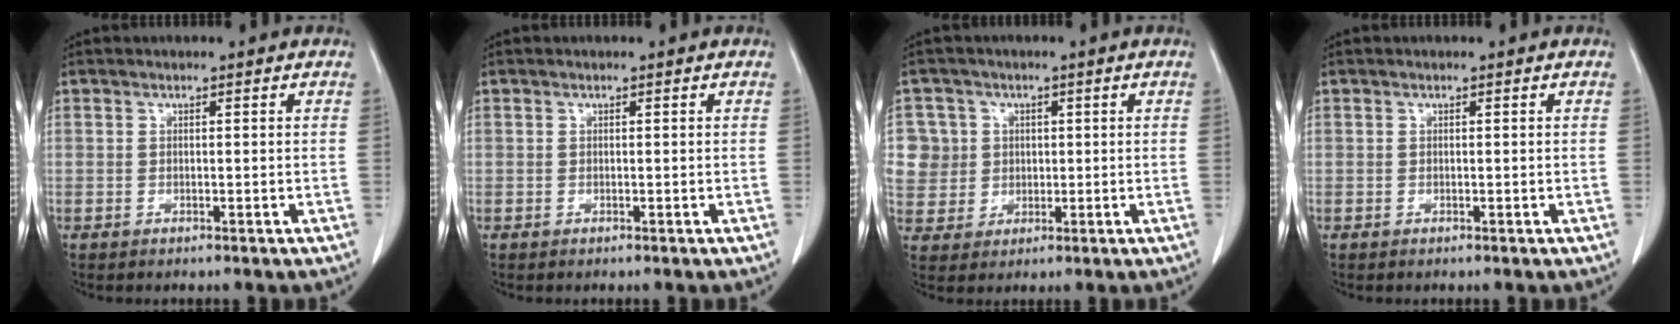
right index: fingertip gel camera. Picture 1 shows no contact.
{"total": 0.0}
{"total": 11.0, "force": [2.0, 10.6, 2.0], "torque": [-0.075, 0.040, 0.060]}
{"total": 0.0}